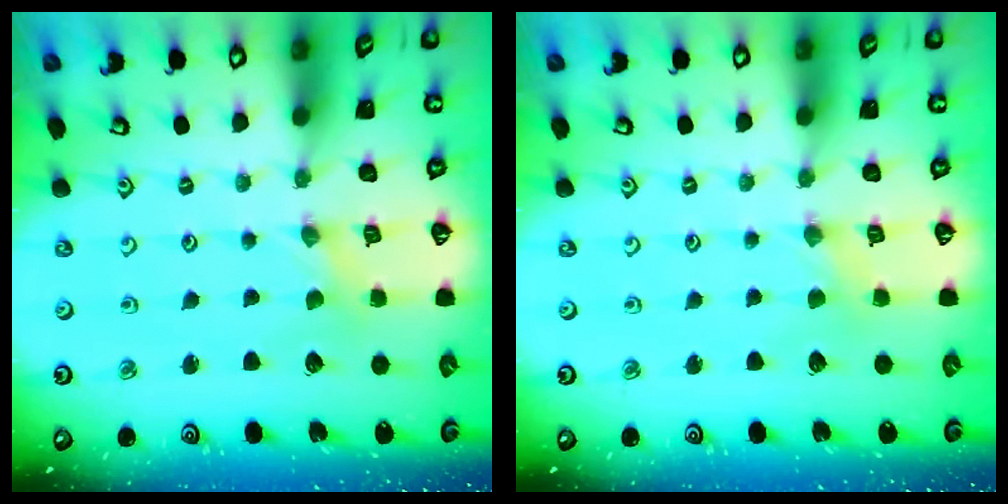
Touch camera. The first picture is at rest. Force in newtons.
{"total": 2.3, "press": 2.3, "slide": 0.4}